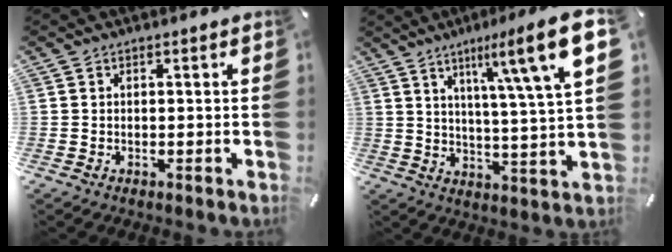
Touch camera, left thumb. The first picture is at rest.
{"total": 16.2, "force": [8.1, 1.7, 13.9], "torque": [-0.207, -0.044, 0.112]}